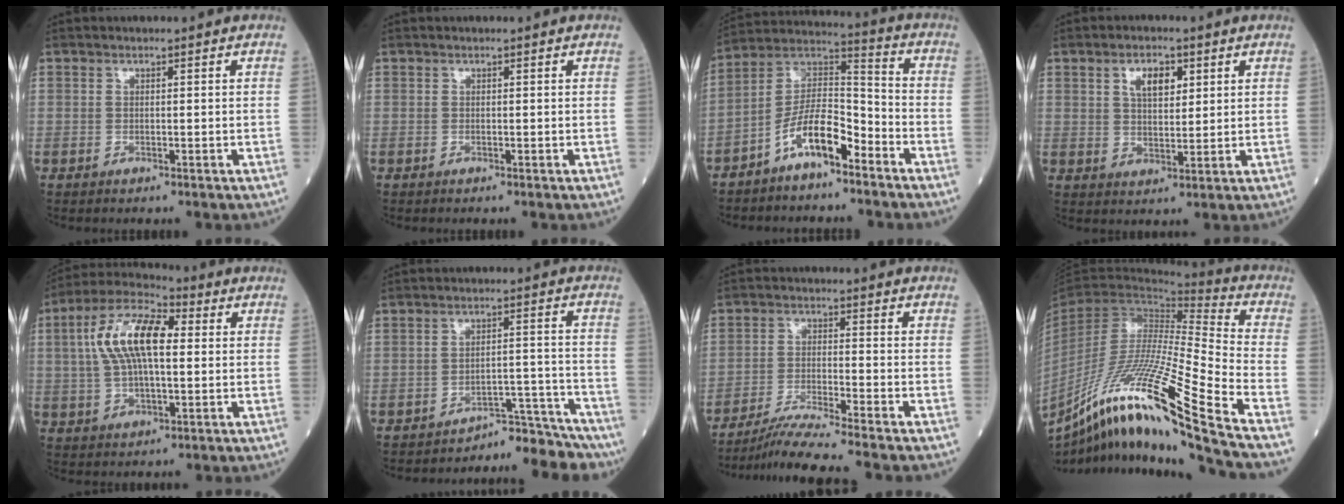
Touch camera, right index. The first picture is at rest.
{"total": 0.0}
{"total": 10.0, "force": [-6.3, 3.2, 7.1], "torque": [-0.146, 0.025, -0.118]}
{"total": 5.0, "force": [2.2, 2.3, 3.8], "torque": [-0.068, 0.005, 0.041]}
{"total": 12.6, "force": [2.2, 4.7, 11.5], "torque": [-0.241, 0.029, 0.036]}
{"total": 8.0, "force": [-7.9, 0.6, -0.6], "torque": [0.026, 0.044, -0.111]}
{"total": 8.5, "force": [-7.5, -2.3, 3.3], "torque": [-0.055, -0.029, -0.134]}
{"total": 25.2, "force": [-16.8, -1.6, 18.7], "torque": [-0.329, -0.055, -0.305]}